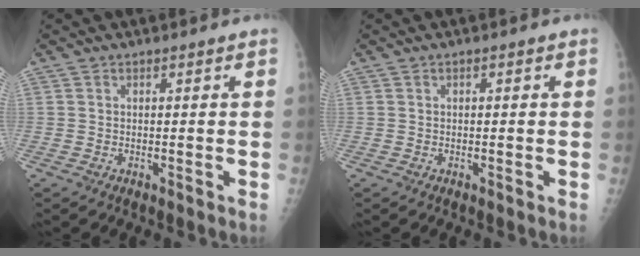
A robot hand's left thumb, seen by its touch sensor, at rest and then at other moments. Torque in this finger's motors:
{"motor_torque": [0.34, -0.18, -0.37, -0.17, 0.01]}